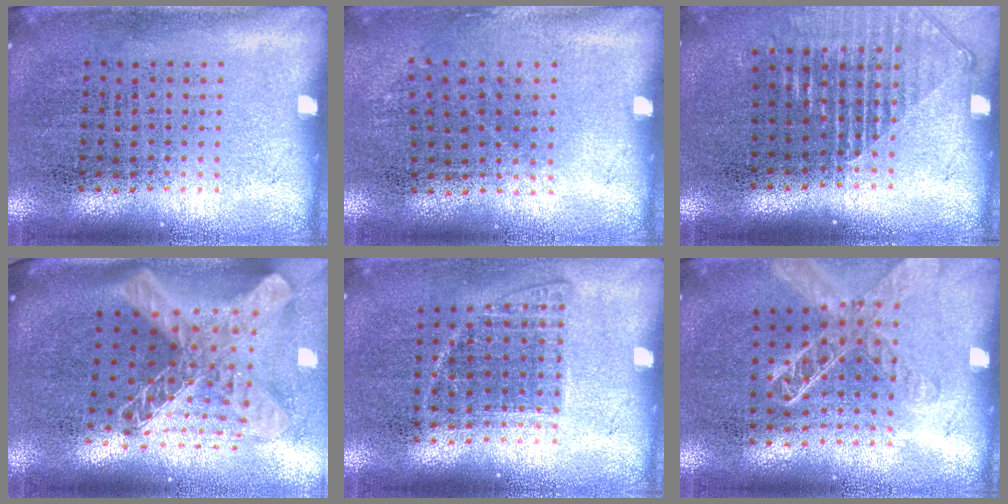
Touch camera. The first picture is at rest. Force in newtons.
{"total": 0.8, "press": 0.6, "slide": 0.5}
{"total": 1.3, "press": 1.2, "slide": 0.5}
{"total": 2.9, "press": 2.0, "slide": 2.1}
{"total": 1.0, "press": 0.9, "slide": 0.4}
{"total": 1.4, "press": 1.3, "slide": 0.5}